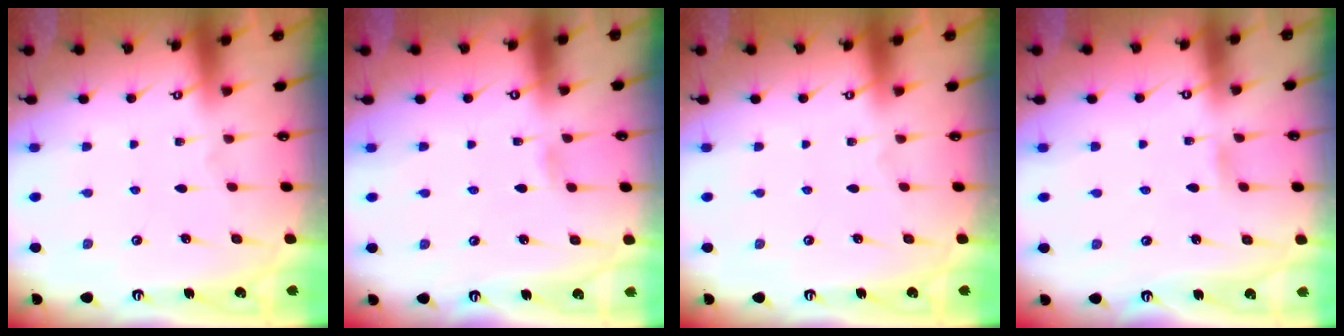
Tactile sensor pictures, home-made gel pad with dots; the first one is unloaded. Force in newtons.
{"total": 3.5, "press": 3.5, "slide": 0.4}
{"total": 0.0}
{"total": 2.0, "press": 2.0, "slide": 0.2}